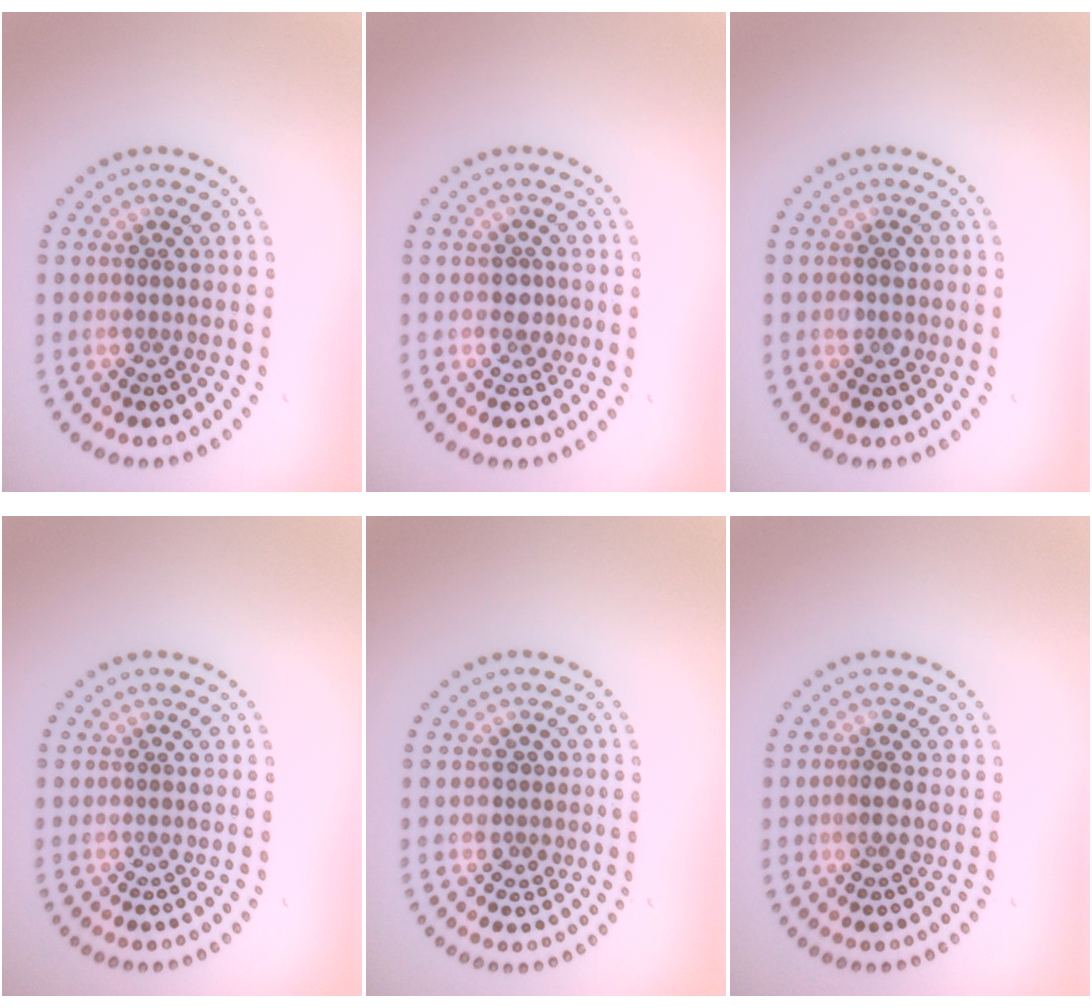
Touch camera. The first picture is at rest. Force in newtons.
{"total": 1.7, "press": 1.4, "slide": 0.8}
{"total": 1.3, "press": 1.2, "slide": 0.4}
{"total": 0.0}
{"total": 1.5, "press": 1.3, "slide": 0.7}
{"total": 1.4, "press": 1.3, "slide": 0.4}